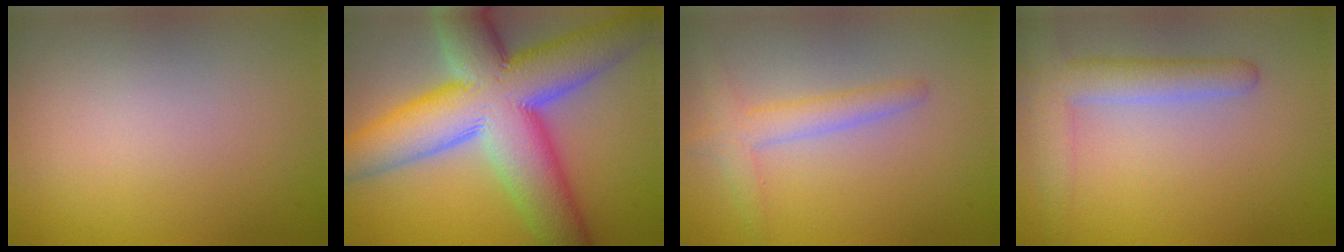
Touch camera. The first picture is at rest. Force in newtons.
{"total": 14.5, "press": 14.5, "slide": 0.7}
{"total": 2.7, "press": 2.7, "slide": 0.2}
{"total": 4.1, "press": 4.1, "slide": 0.3}